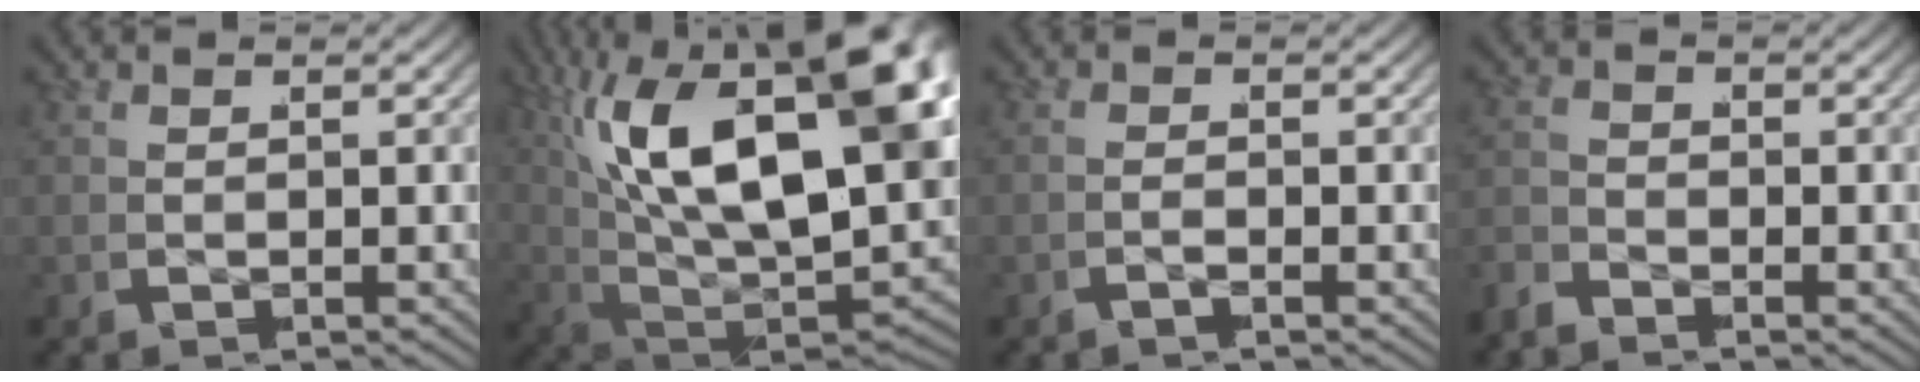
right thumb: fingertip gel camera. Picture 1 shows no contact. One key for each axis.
{"total": 24.8, "fx": 2.0, "fy": 14.8, "fz": 19.7, "tx": -0.361, "ty": -0.066, "tz": 0.063}
{"total": 0.8, "fx": -0.8, "fy": -0.3, "fz": 0.0, "tx": -0.001, "ty": 0.005, "tz": -0.021}
{"total": 1.8, "fx": -1.8, "fy": 0.1, "fz": -0.3, "tx": 0.009, "ty": -0.002, "tz": -0.042}